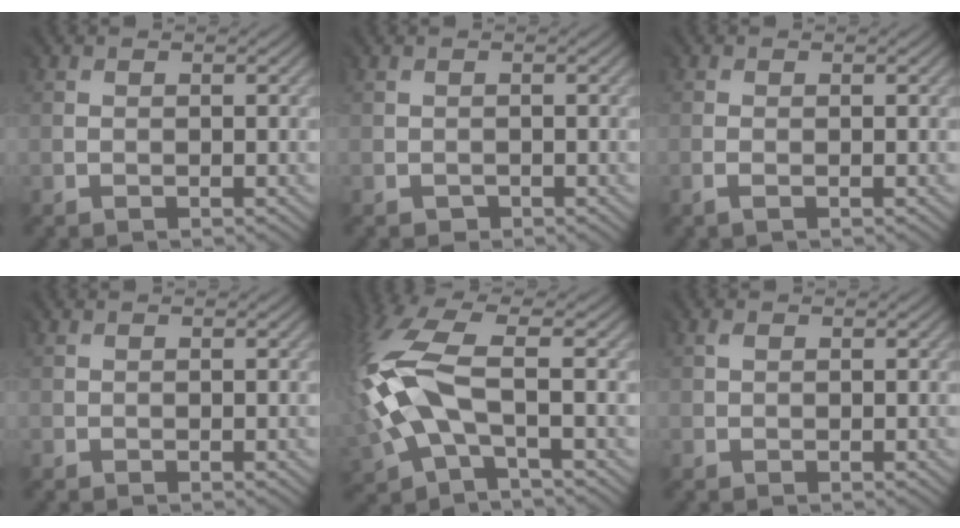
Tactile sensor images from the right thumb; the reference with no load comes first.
{"total": 1.1, "force": [-0.7, 0.4, -0.7], "torque": [0.018, -0.005, -0.008]}
{"total": 0.6, "force": [-0.5, -0.2, 0.3], "torque": [-0.009, 0.000, -0.010]}
{"total": 0.0}
{"total": 10.6, "force": [0.1, 4.6, 9.5], "torque": [-0.256, 0.013, -0.008]}
{"total": 0.8, "force": [0.5, 0.5, 0.4], "torque": [-0.008, 0.001, 0.009]}